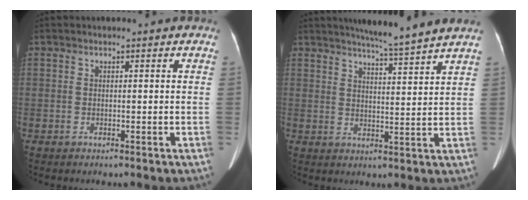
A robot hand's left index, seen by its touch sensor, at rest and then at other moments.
{"total": 8.8, "force": [7.9, -1.3, 3.7], "torque": [-0.062, -0.005, 0.109]}